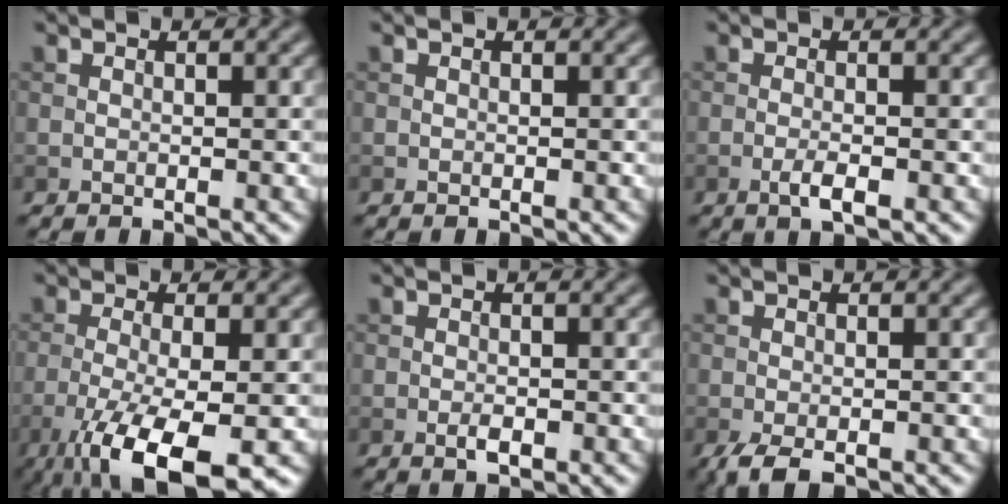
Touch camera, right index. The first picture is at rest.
{"total": 0.0}
{"total": 1.9, "force": [-0.8, 0.4, 1.7], "torque": [-0.032, -0.001, -0.018]}
{"total": 9.1, "force": [-4.7, 2.7, 7.4], "torque": [-0.146, -0.020, -0.081]}
{"total": 1.3, "force": [-0.5, 0.6, 1.1], "torque": [-0.020, -0.002, -0.010]}
{"total": 2.5, "force": [-1.4, 0.9, 1.8], "torque": [-0.041, -0.009, -0.028]}